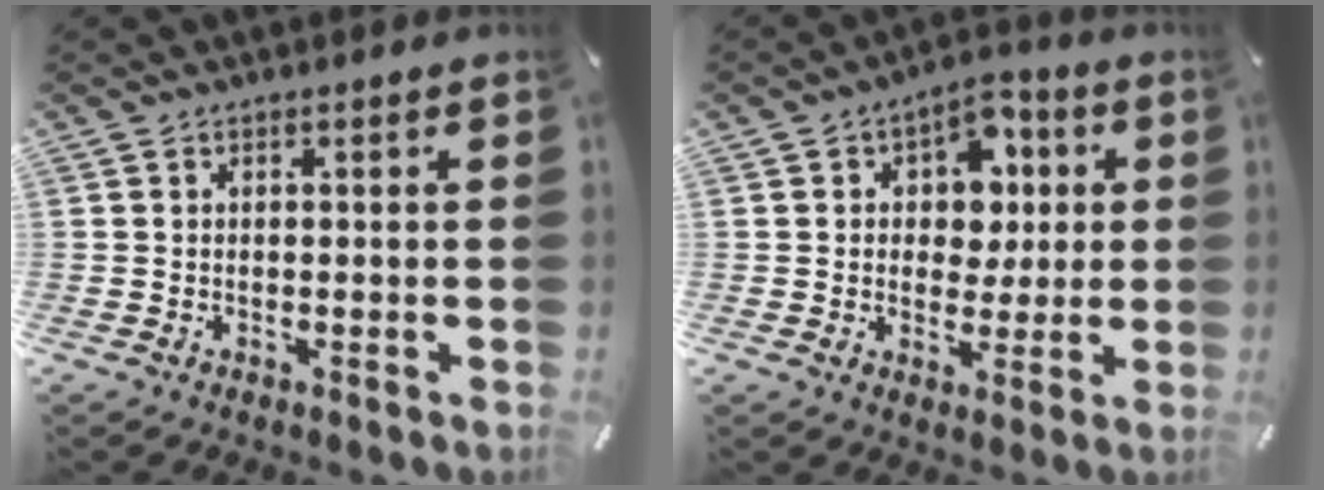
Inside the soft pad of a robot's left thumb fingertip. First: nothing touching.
{"total": 8.6, "force": [1.6, 7.4, 4.0], "torque": [-0.049, -0.007, 0.025]}